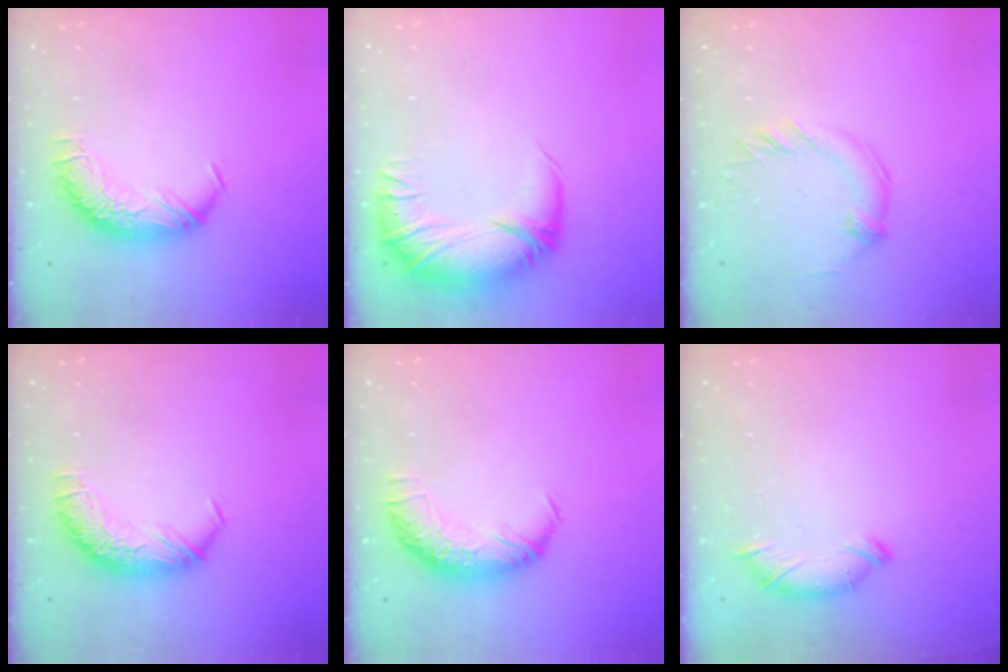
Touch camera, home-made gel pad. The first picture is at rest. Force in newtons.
{"total": 3.6, "press": 1.0, "slide": 3.5}
{"total": 2.1, "press": 2.0, "slide": 0.5}
{"total": 0.0}
{"total": 2.3, "press": 0.9, "slide": 2.2}
{"total": 6.2, "press": 6.2, "slide": 0.3}